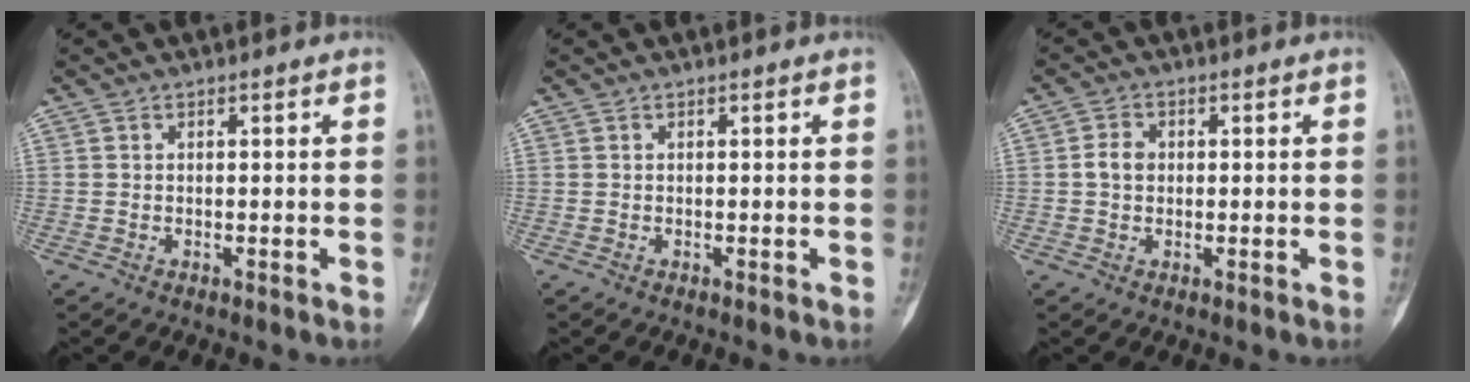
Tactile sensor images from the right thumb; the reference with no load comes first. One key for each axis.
{"total": 0.0}
{"total": 3.1, "fx": 0.1, "fy": 2.5, "fz": 1.9, "tx": -0.032, "ty": 0.007, "tz": -0.001}